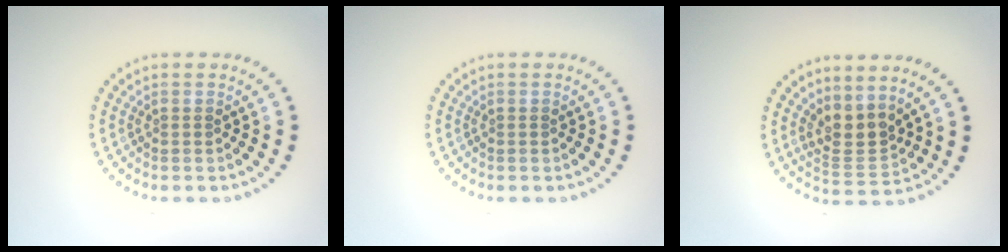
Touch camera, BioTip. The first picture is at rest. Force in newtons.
{"total": 0.0}
{"total": 2.9, "press": 2.3, "slide": 1.9}